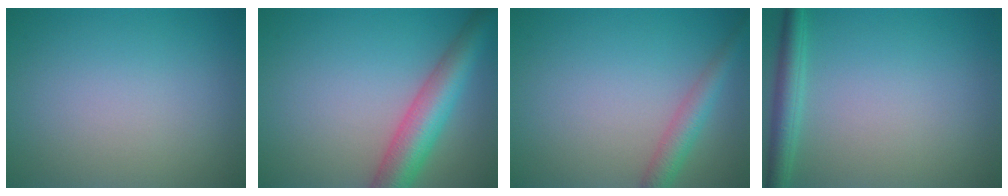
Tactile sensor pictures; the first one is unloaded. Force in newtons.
{"total": 6.2, "press": 6.2, "slide": 0.2}
{"total": 2.8, "press": 2.8, "slide": 0.1}
{"total": 2.7, "press": 2.7, "slide": 0.1}